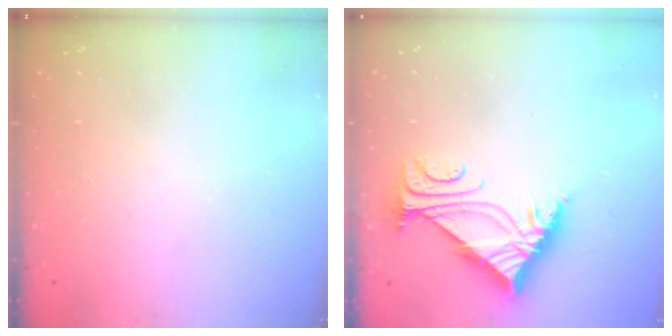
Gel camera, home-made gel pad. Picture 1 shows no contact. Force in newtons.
{"total": 7.5, "press": 7.5, "slide": 0.4}